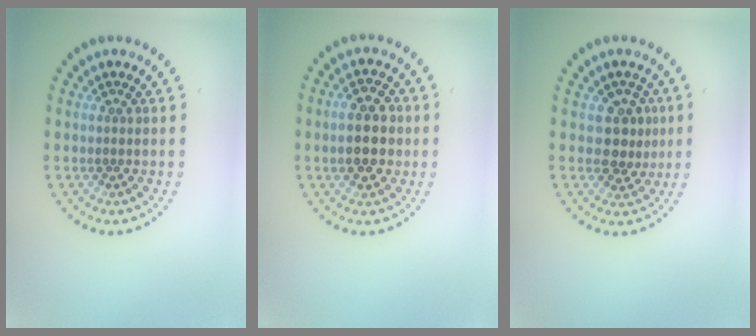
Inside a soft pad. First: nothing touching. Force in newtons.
{"total": 4.3, "press": 4.3, "slide": 0.2}
{"total": 2.9, "press": 2.7, "slide": 1.1}